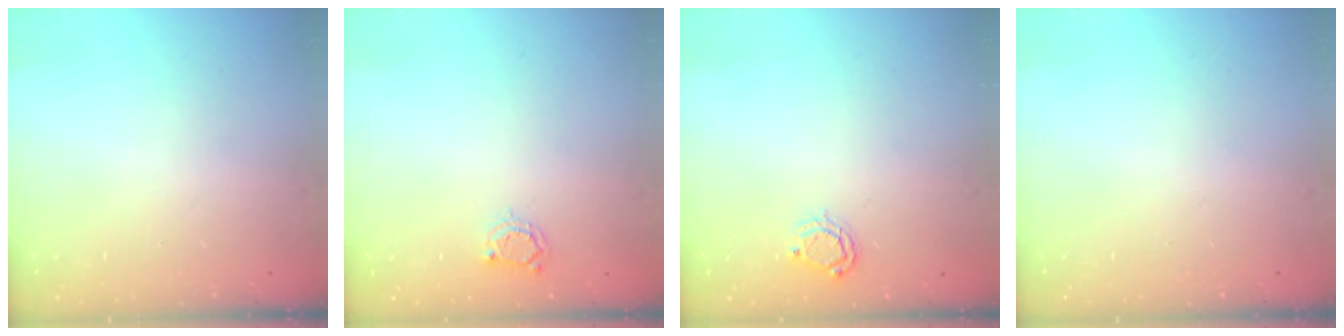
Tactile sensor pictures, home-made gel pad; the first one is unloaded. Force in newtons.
{"total": 3.6, "press": 3.5, "slide": 0.4}
{"total": 5.2, "press": 5.1, "slide": 0.5}
{"total": 0.0}